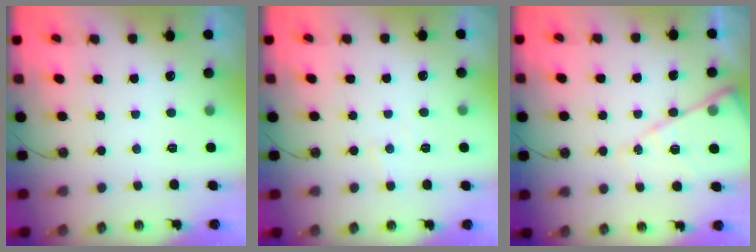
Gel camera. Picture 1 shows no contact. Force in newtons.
{"total": 3.0, "press": 2.9, "slide": 0.6}
{"total": 12.1, "press": 12.1, "slide": 1.0}